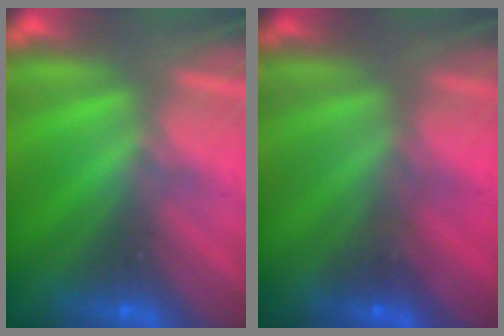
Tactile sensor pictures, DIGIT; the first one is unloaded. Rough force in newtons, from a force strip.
{"total": 1.2}